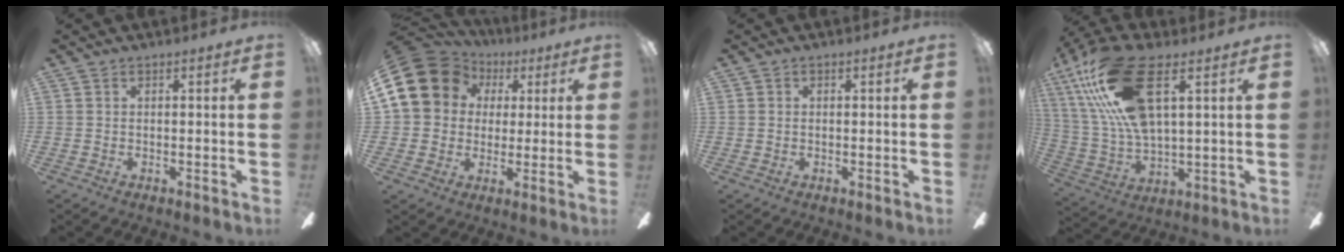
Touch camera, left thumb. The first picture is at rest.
{"total": 15.0, "force": [4.3, 13.3, 5.6], "torque": [-0.115, -0.012, 0.083]}
{"total": 0.0}
{"total": 21.3, "force": [10.2, 8.5, 16.6], "torque": [-0.365, -0.025, 0.173]}